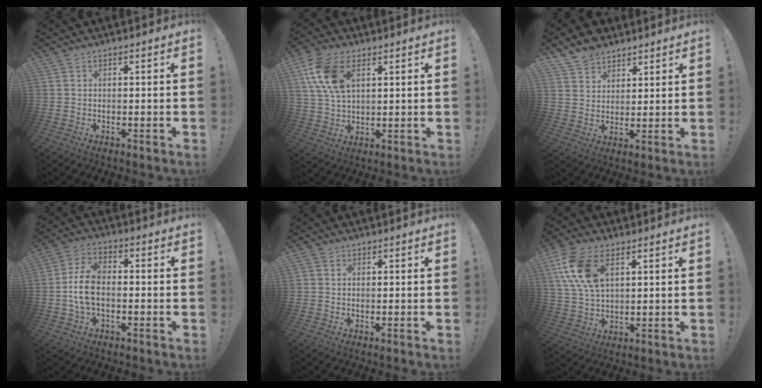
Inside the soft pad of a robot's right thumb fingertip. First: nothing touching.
{"total": 12.4, "force": [5.2, 7.1, 8.7], "torque": [-0.177, -0.006, 0.097]}
{"total": 7.2, "force": [5.9, 4.1, 1.1], "torque": [-0.021, -0.041, 0.114]}
{"total": 9.2, "force": [-1.5, 5.2, 7.5], "torque": [-0.160, 0.010, -0.022]}
{"total": 1.0, "force": [0.6, 0.7, 0.2], "torque": [-0.004, 0.000, 0.012]}
{"total": 13.2, "force": [5.6, 7.4, 9.3], "torque": [-0.205, -0.009, 0.107]}